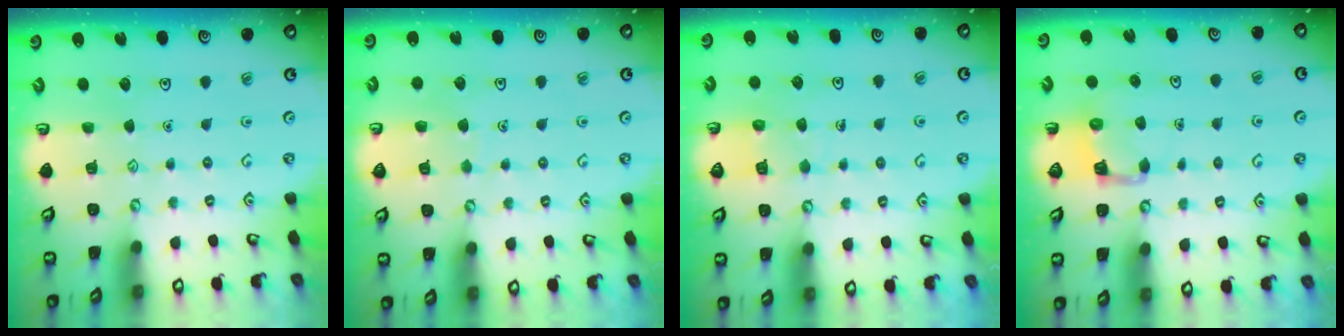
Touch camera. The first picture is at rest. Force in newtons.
{"total": 3.1, "press": 3.1, "slide": 0.3}
{"total": 5.1, "press": 5.1, "slide": 0.5}
{"total": 2.7, "press": 2.7, "slide": 0.4}